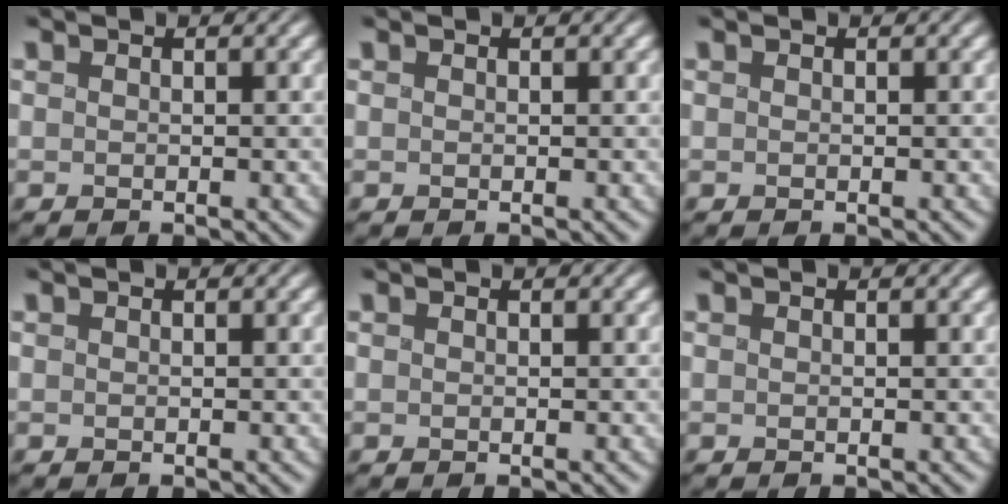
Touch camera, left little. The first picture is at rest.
{"total": 0.0}
{"total": 0.0}
{"total": 0.0}
{"total": 0.0}
{"total": 0.0}